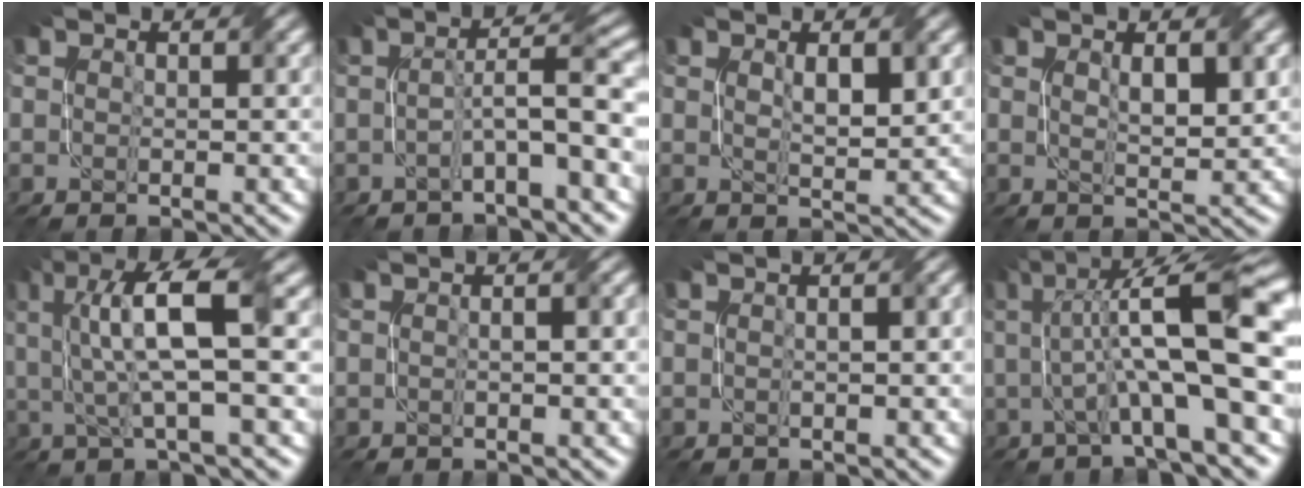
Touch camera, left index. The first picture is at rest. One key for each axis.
{"total": 4.8, "fx": -1.1, "fy": 0.4, "fz": 4.7, "tx": -0.081, "ty": 0.023, "tz": -0.025}
{"total": 2.4, "fx": 0.8, "fy": 0.7, "fz": 2.2, "tx": -0.043, "ty": 0.000, "tz": 0.019}
{"total": 2.5, "fx": 0.8, "fy": 0.7, "fz": 2.2, "tx": -0.042, "ty": 0.000, "tz": 0.020}
{"total": 8.1, "fx": 1.6, "fy": 1.9, "fz": 7.7, "tx": -0.149, "ty": 0.013, "tz": 0.029}
{"total": 2.2, "fx": 0.3, "fy": 1.0, "fz": 1.9, "tx": -0.015, "ty": 0.006, "tz": -0.011}
{"total": 2.4, "fx": 0.5, "fy": 1.0, "fz": 2.1, "tx": -0.016, "ty": 0.008, "tz": -0.007}
{"total": 12.3, "fx": 1.6, "fy": 2.7, "fz": 11.8, "tx": -0.185, "ty": 0.022, "tz": 0.028}